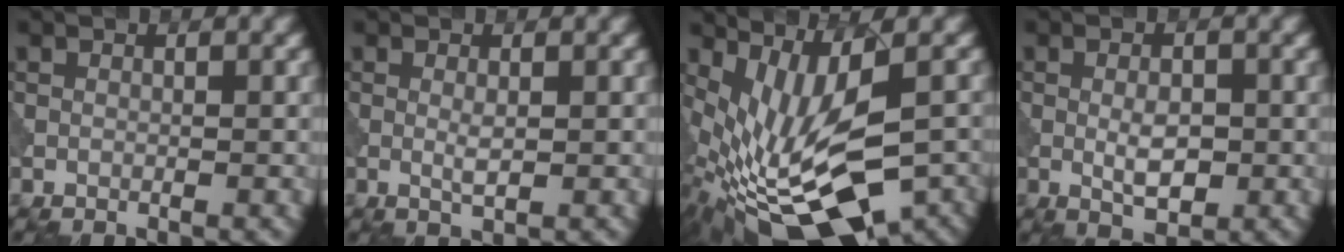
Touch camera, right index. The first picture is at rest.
{"total": 1.2, "force": [0.1, 0.2, 1.2], "torque": [-0.023, -0.001, 0.001]}
{"total": 14.2, "force": [-3.6, 5.7, 12.5], "torque": [-0.224, -0.030, -0.035]}
{"total": 3.0, "force": [-0.3, 1.5, 2.6], "torque": [-0.045, -0.002, -0.003]}